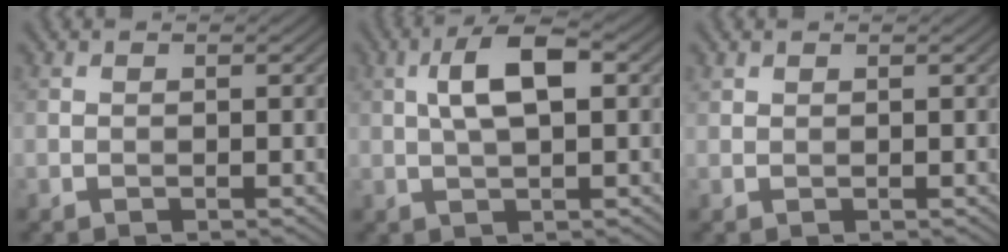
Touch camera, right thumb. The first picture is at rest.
{"total": 6.2, "force": [1.3, 2.3, 5.6], "torque": [-0.107, 0.012, 0.021]}
{"total": 0.7, "force": [0.6, 0.3, 0.1], "torque": [-0.006, 0.000, 0.015]}